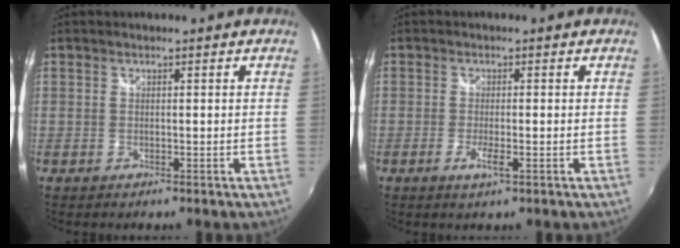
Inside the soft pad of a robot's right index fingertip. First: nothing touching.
{"total": 2.5, "force": [-1.1, 0.1, 2.2], "torque": [-0.046, -0.005, -0.022]}